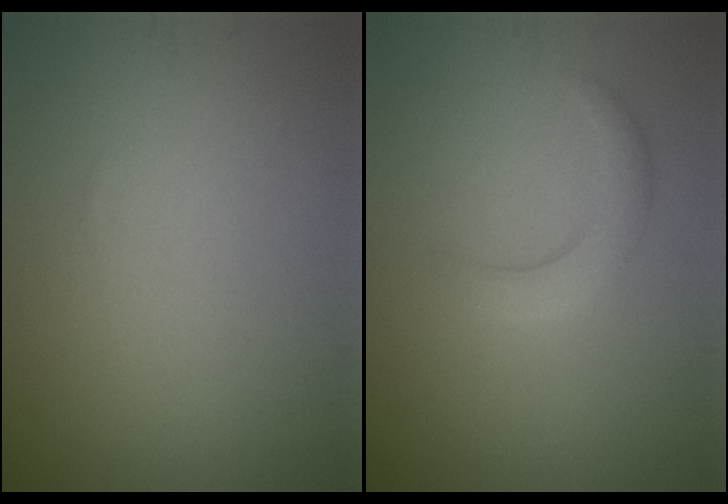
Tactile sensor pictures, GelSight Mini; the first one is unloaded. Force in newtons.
{"total": 2.3, "press": 2.2, "slide": 0.2}